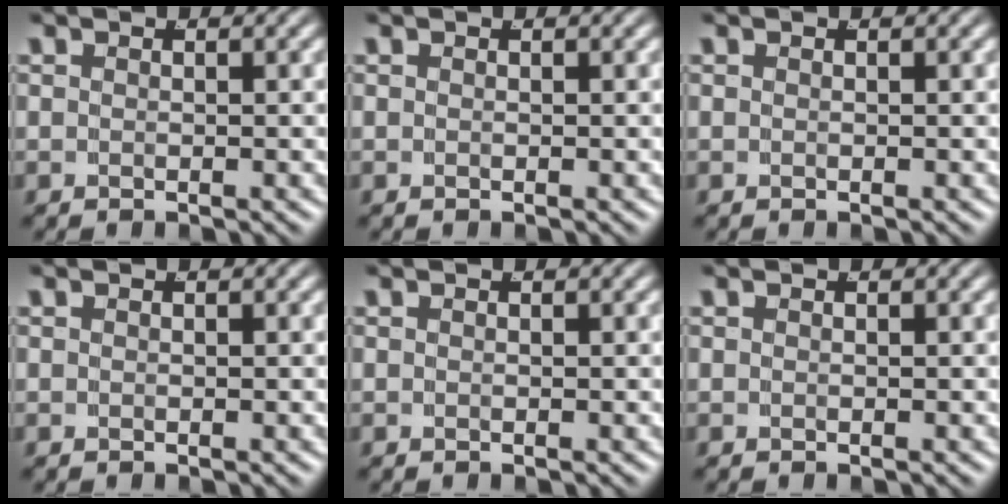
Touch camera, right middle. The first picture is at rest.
{"total": 0.0}
{"total": 0.0}
{"total": 0.0}
{"total": 0.0}
{"total": 0.0}